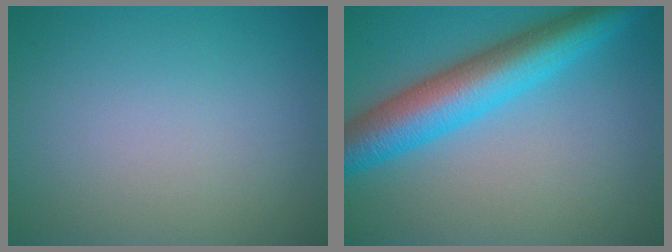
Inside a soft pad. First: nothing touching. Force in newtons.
{"total": 8.1, "press": 8.1, "slide": 0.2}